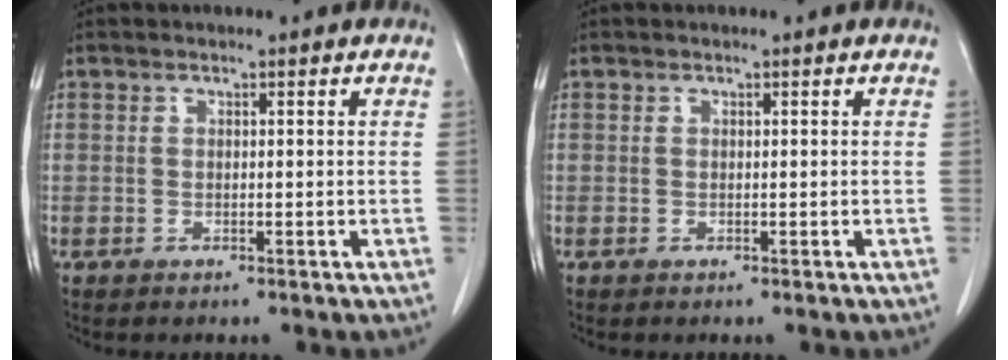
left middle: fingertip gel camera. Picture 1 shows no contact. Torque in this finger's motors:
{"motor_torque": [-0.01, 0.01, 0.00, 0.00]}